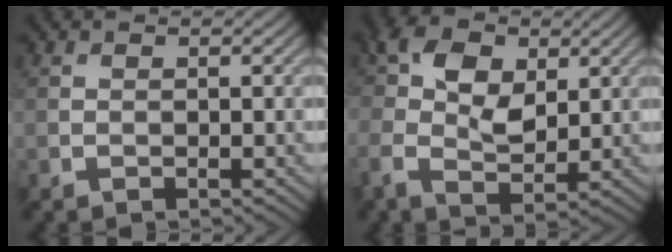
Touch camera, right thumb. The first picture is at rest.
{"total": 7.4, "force": [1.6, 4.7, 5.5], "torque": [-0.114, 0.002, 0.024]}